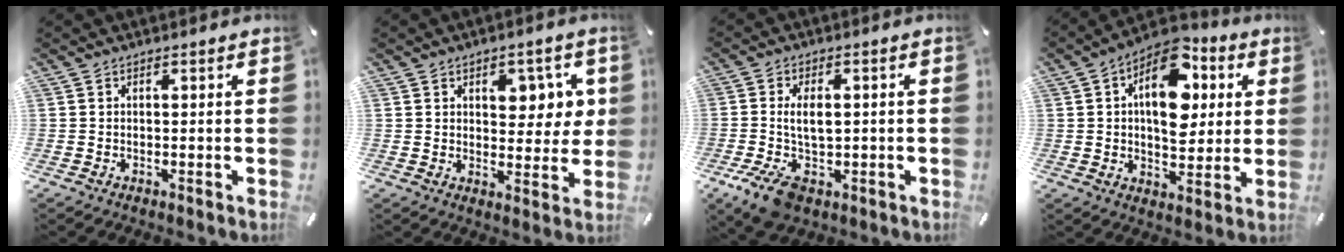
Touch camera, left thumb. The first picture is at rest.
{"total": 6.8, "force": [2.7, 4.5, 4.3], "torque": [-0.043, -0.007, 0.035]}
{"total": 10.5, "force": [-0.9, 6.7, 8.0], "torque": [-0.137, 0.000, -0.013]}
{"total": 16.1, "force": [5.3, 10.0, 11.5], "torque": [-0.171, -0.023, 0.093]}